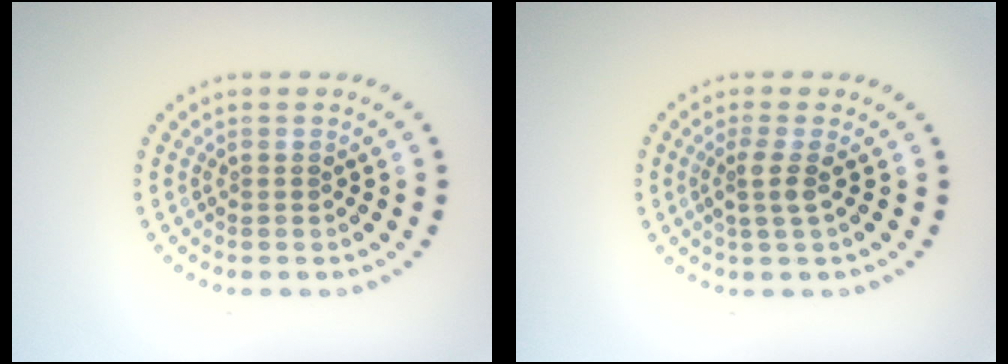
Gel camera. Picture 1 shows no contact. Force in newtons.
{"total": 1.8, "press": 1.4, "slide": 1.1}